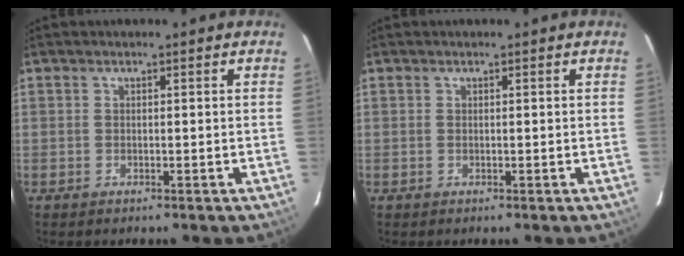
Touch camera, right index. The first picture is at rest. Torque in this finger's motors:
{"motor_torque": [0.00, 0.00, 0.00, 0.01]}